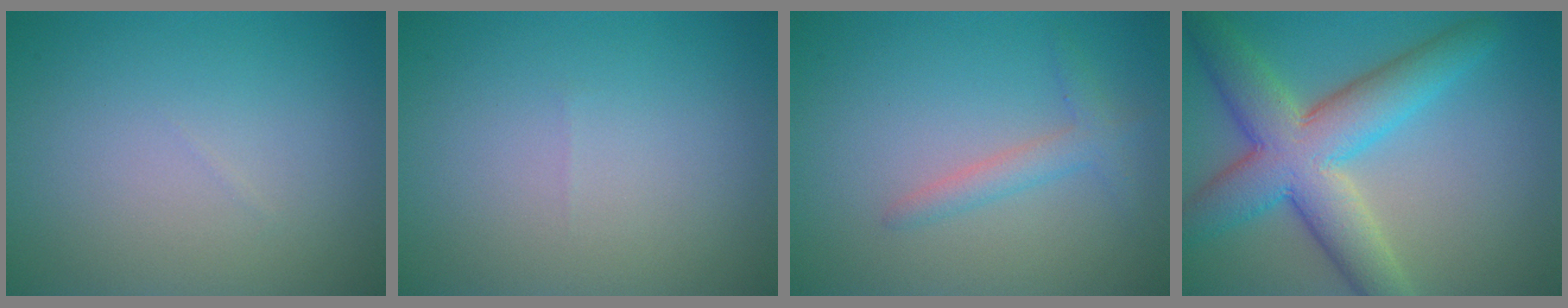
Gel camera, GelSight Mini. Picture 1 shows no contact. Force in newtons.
{"total": 0.0}
{"total": 2.0, "press": 2.0, "slide": 0.1}
{"total": 8.8, "press": 8.8, "slide": 0.4}